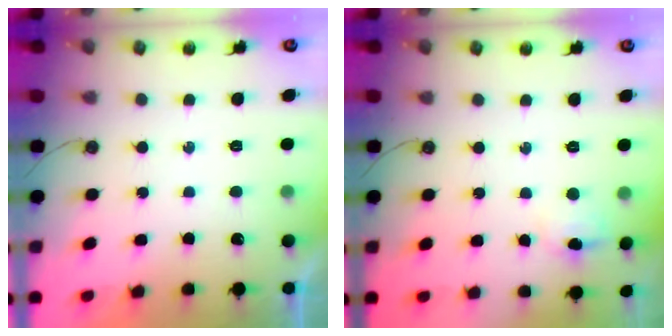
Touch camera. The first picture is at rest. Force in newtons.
{"total": 3.9, "press": 3.7, "slide": 1.1}